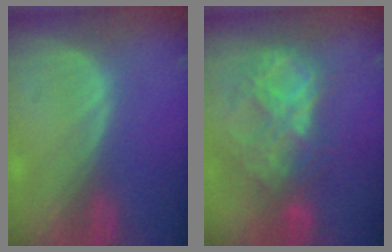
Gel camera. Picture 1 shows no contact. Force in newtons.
{"total": 9.2, "press": 7.9, "slide": 4.8}